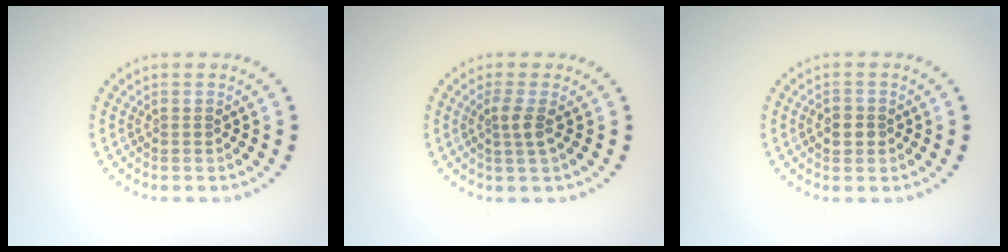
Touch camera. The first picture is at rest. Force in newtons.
{"total": 1.9, "press": 1.4, "slide": 1.2}
{"total": 1.7, "press": 1.6, "slide": 0.2}